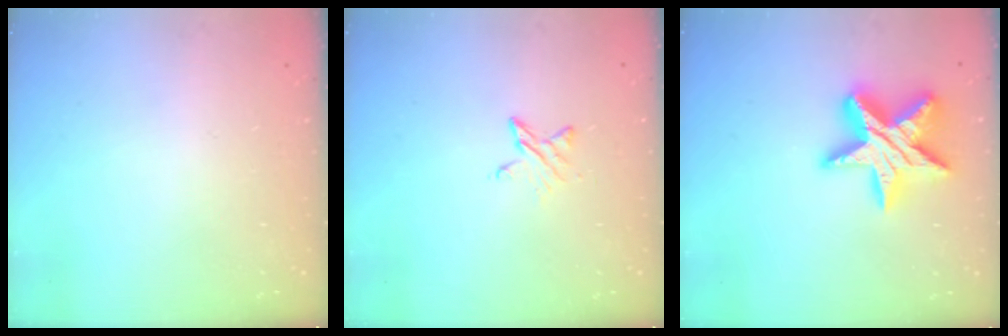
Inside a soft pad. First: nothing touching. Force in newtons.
{"total": 5.1, "press": 5.1, "slide": 0.5}
{"total": 19.0, "press": 18.9, "slide": 1.7}